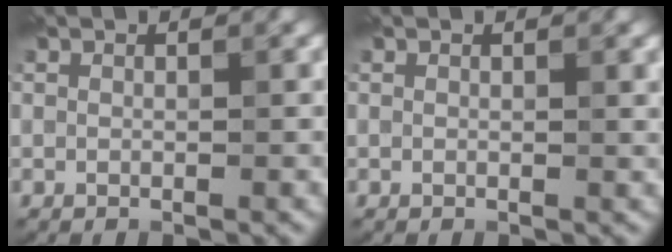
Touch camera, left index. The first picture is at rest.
{"total": 0.6, "force": [0.3, 0.1, 0.4], "torque": [-0.002, 0.000, 0.004]}